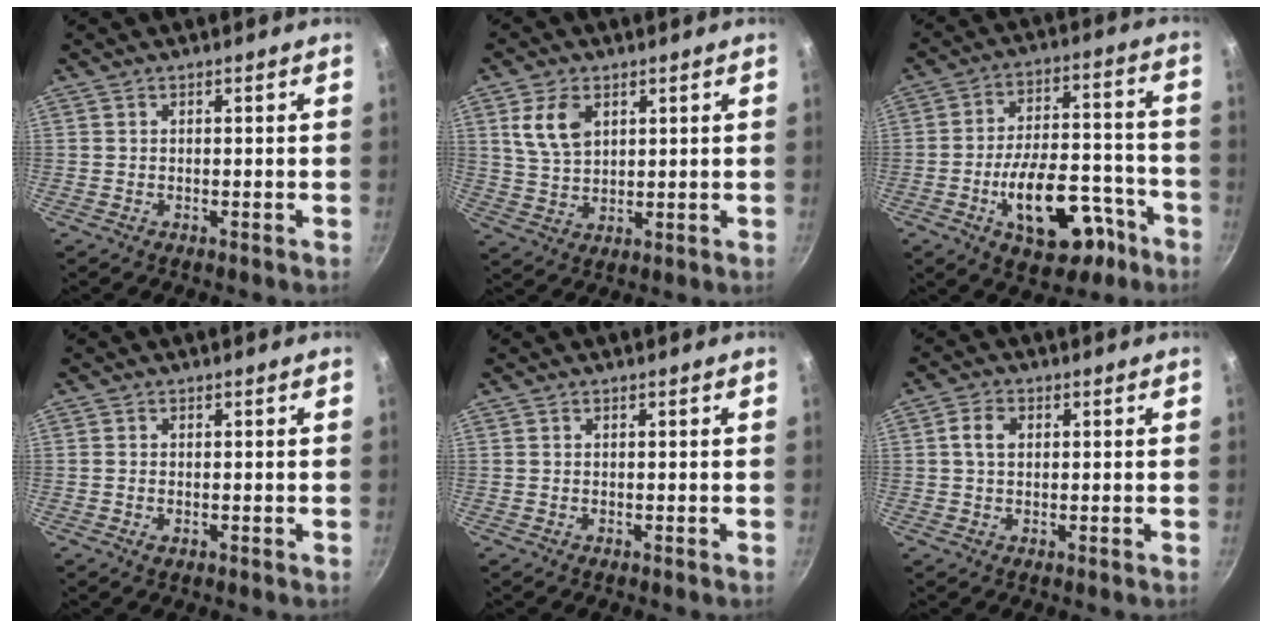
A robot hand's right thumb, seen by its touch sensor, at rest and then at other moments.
{"total": 7.8, "force": [3.1, 4.8, 5.2], "torque": [-0.089, -0.012, 0.064]}
{"total": 17.8, "force": [-7.8, 9.4, 12.9], "torque": [-0.168, 0.065, -0.105]}
{"total": 1.0, "force": [-0.3, 0.6, 0.7], "torque": [-0.015, 0.000, -0.006]}
{"total": 0.0}
{"total": 3.5, "force": [0.7, 2.5, 2.4], "torque": [-0.037, 0.007, 0.008]}